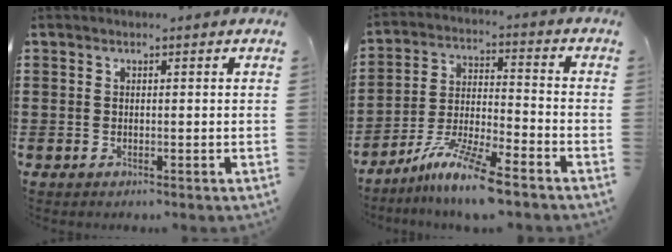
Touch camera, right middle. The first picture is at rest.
{"total": 9.7, "force": [-7.9, 0.2, 5.6], "torque": [-0.115, -0.002, -0.153]}